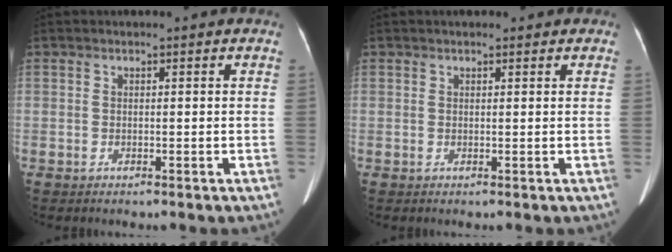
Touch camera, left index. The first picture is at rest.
{"total": 3.0, "force": [2.3, 1.1, 1.5], "torque": [-0.015, 0.023, 0.027]}